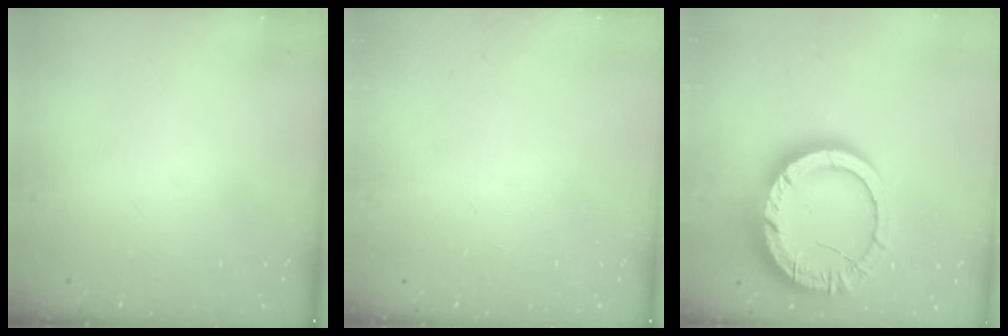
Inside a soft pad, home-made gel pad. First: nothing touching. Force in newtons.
{"total": 0.0}
{"total": 16.2, "press": 16.2, "slide": 1.5}